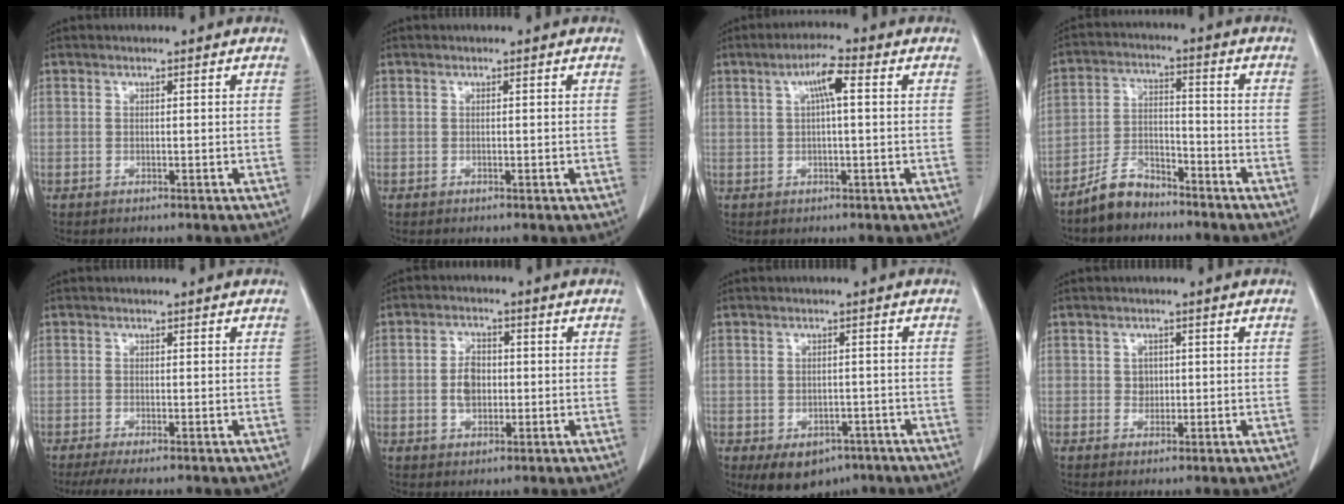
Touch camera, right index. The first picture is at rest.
{"total": 0.0}
{"total": 4.5, "force": [1.1, 0.5, 4.3], "torque": [-0.081, 0.013, 0.020]}
{"total": 6.7, "force": [-5.8, 2.5, 2.2], "torque": [-0.046, -0.001, -0.106]}
{"total": 3.6, "force": [-2.8, 0.3, 2.3], "torque": [-0.035, -0.006, -0.045]}
{"total": 4.3, "force": [-0.5, 2.8, 3.2], "torque": [-0.061, 0.009, -0.006]}
{"total": 7.4, "force": [-4.5, 4.9, 3.1], "torque": [-0.040, 0.005, -0.054]}
{"total": 1.5, "force": [-0.1, 1.4, 0.6], "torque": [-0.004, 0.005, 0.004]}